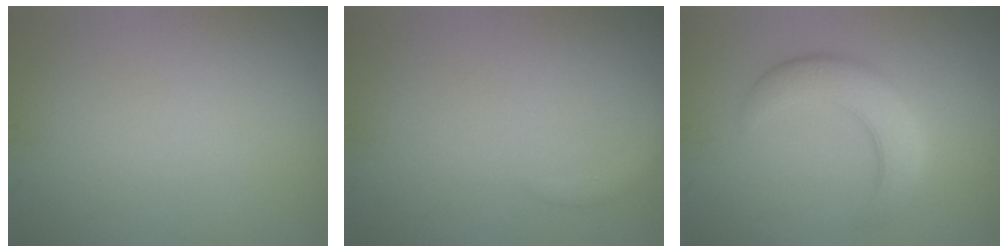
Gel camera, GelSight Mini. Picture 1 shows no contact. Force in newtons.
{"total": 1.1, "press": 1.1, "slide": 0.1}
{"total": 5.2, "press": 5.2, "slide": 0.3}